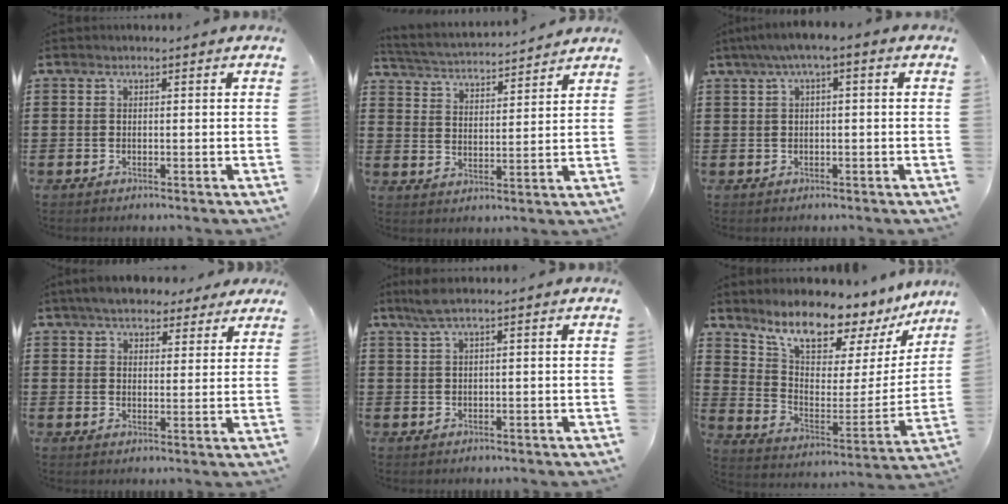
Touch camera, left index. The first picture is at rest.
{"total": 3.2, "force": [3.2, -0.1, 0.3], "torque": [-0.027, -0.028, 0.048]}
{"total": 2.3, "force": [-0.5, 0.3, 2.2], "torque": [-0.036, 0.003, -0.011]}
{"total": 5.3, "force": [4.8, 1.7, 1.5], "torque": [-0.045, -0.001, 0.090]}
{"total": 2.3, "force": [1.2, 0.0, 1.9], "torque": [-0.039, 0.000, 0.022]}
{"total": 10.2, "force": [8.8, 2.9, 4.3], "torque": [-0.098, -0.073, 0.147]}